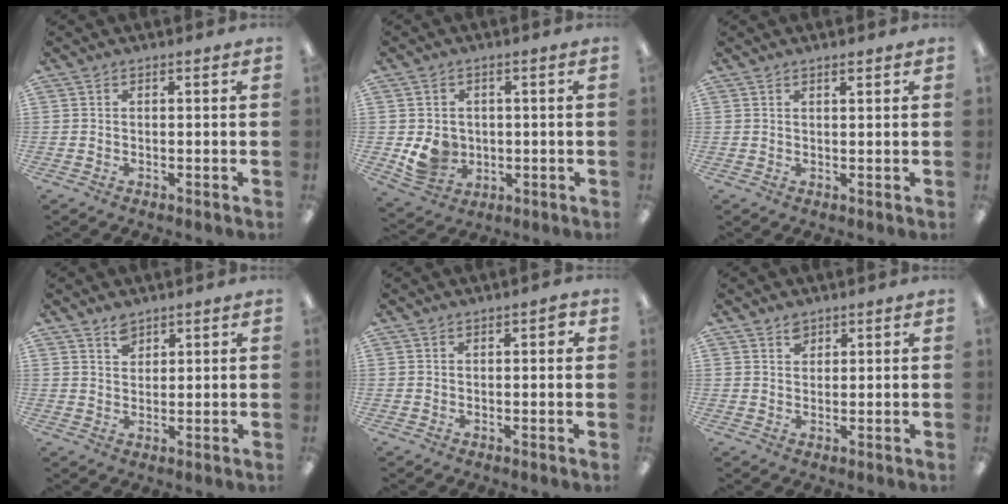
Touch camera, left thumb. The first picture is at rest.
{"total": 7.4, "force": [-0.2, 6.7, 3.0], "torque": [-0.052, 0.007, 0.005]}
{"total": 1.5, "force": [1.2, 0.2, 0.8], "torque": [-0.016, -0.002, 0.022]}
{"total": 3.3, "force": [2.6, 1.8, 0.9], "torque": [-0.005, -0.011, 0.047]}
{"total": 1.8, "force": [0.8, 0.8, 1.4], "torque": [-0.021, 0.001, 0.011]}
{"total": 2.4, "force": [1.8, 1.4, 0.6], "torque": [0.003, -0.009, 0.033]}